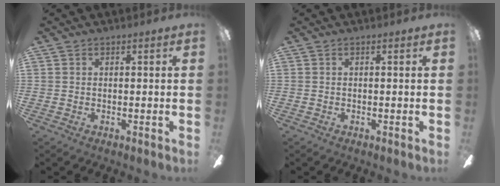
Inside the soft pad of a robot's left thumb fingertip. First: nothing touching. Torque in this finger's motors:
{"motor_torque": [0.00, 0.00, 0.05, 0.10, 0.00]}